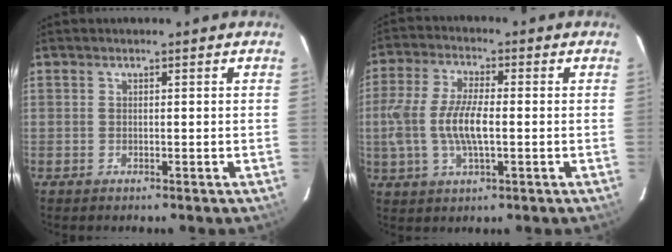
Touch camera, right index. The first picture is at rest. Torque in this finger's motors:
{"motor_torque": [1.28, 0.03, 0.66, 0.21]}